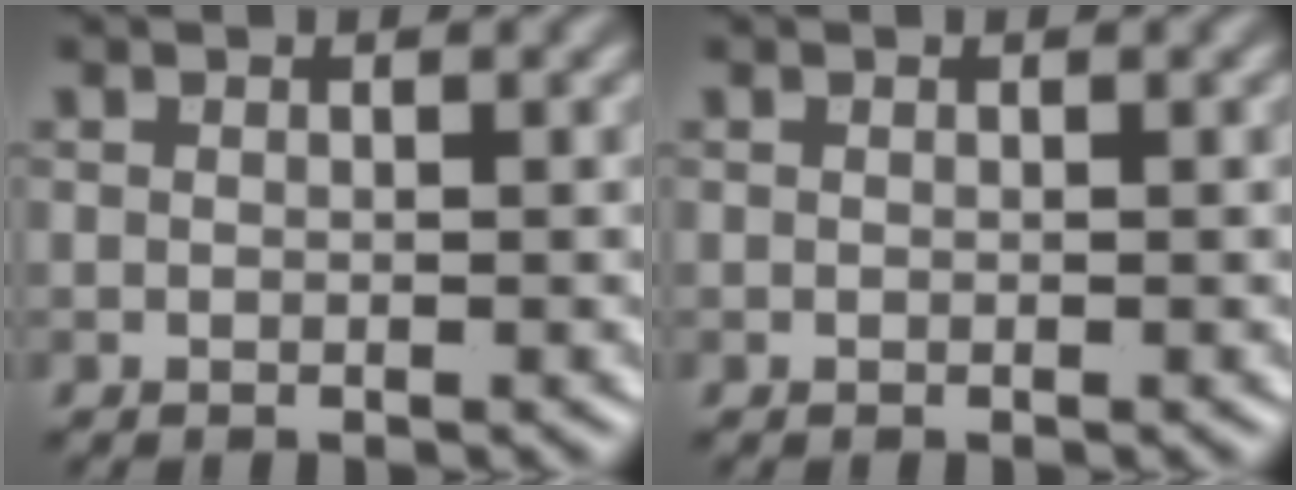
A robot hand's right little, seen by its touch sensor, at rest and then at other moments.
{"total": 0.0}